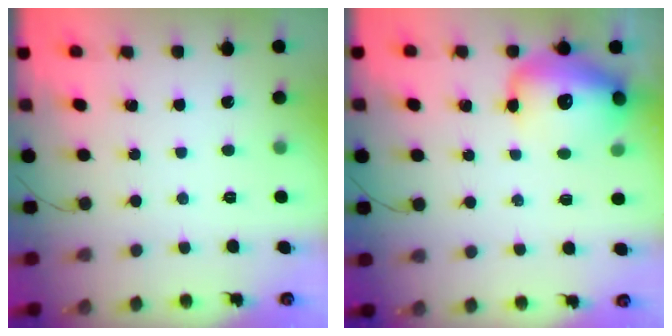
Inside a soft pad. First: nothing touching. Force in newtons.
{"total": 16.0, "press": 15.7, "slide": 3.0}